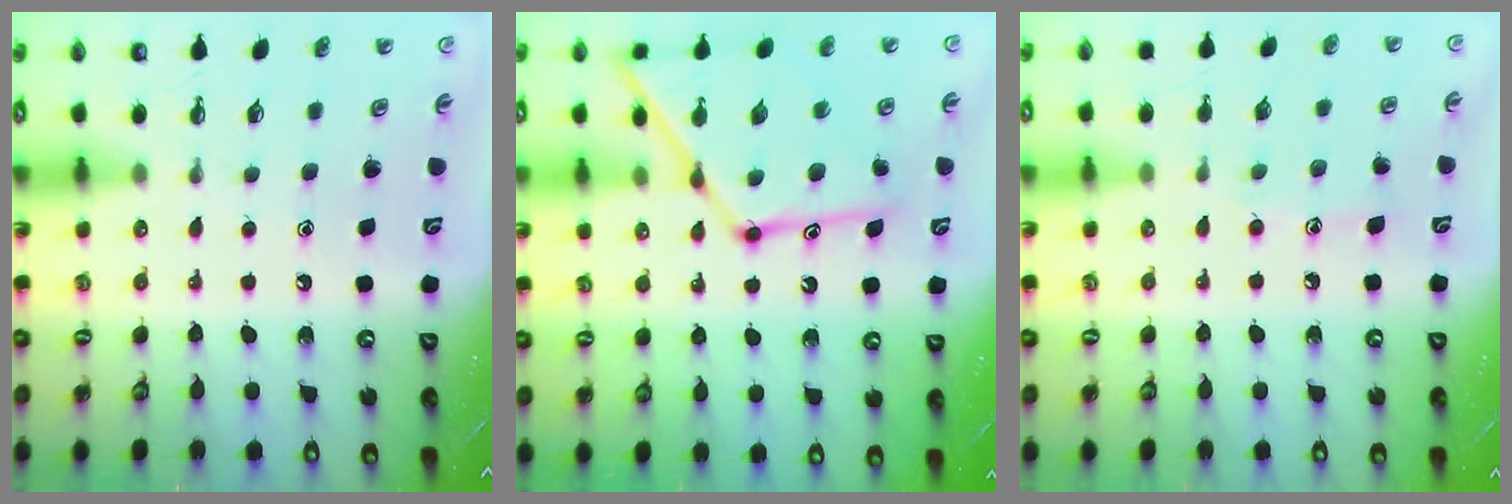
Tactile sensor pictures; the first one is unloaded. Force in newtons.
{"total": 17.5, "press": 17.5, "slide": 1.4}
{"total": 6.4, "press": 6.4, "slide": 0.4}